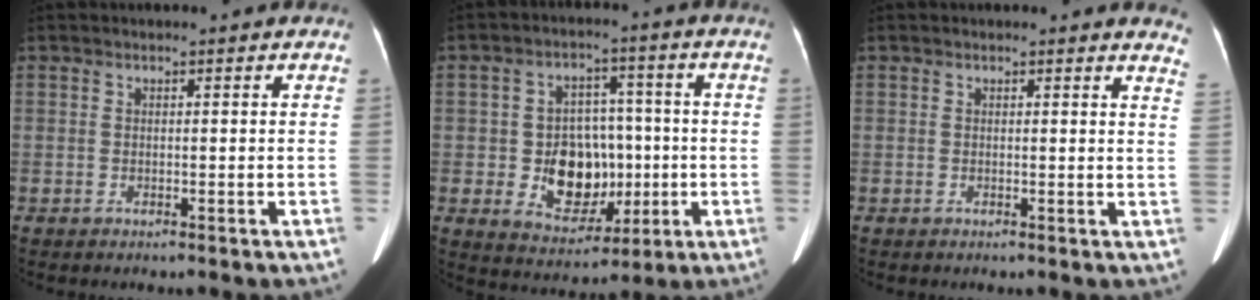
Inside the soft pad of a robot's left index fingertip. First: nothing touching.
{"total": 10.7, "force": [-1.4, 7.6, 7.3], "torque": [-0.128, 0.019, -0.008]}
{"total": 3.9, "force": [3.8, 0.6, 0.7], "torque": [-0.002, -0.021, 0.009]}